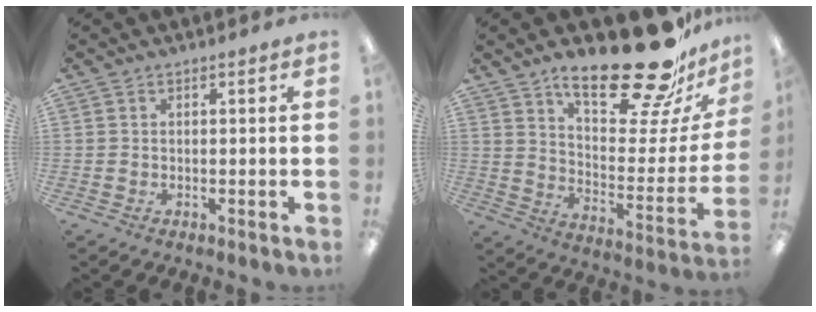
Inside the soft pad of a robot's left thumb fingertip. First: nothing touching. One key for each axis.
{"total": 25.0, "fx": 18.7, "fy": 7.7, "fz": 14.7, "tx": -0.201, "ty": -0.135, "tz": 0.307}